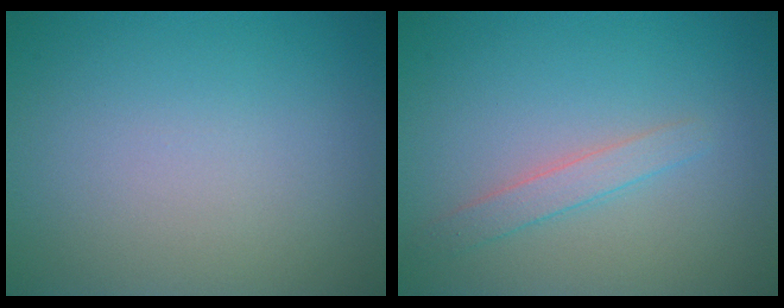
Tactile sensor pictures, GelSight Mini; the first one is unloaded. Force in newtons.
{"total": 1.8, "press": 1.8, "slide": 0.0}